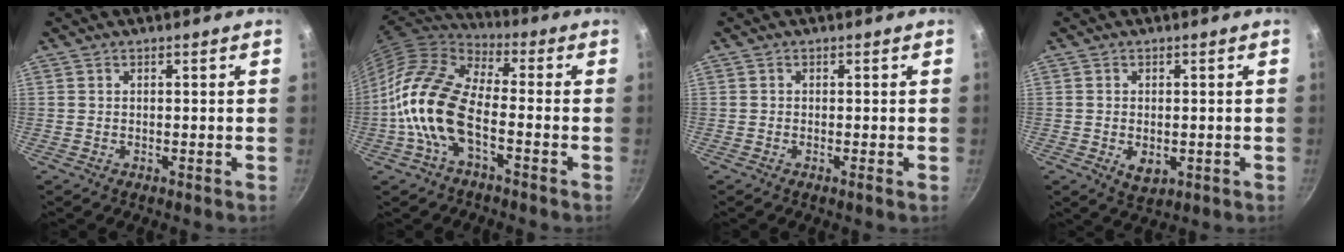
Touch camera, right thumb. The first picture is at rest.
{"total": 15.6, "force": [-4.4, 7.8, 12.8], "torque": [-0.239, 0.039, -0.104]}
{"total": 0.6, "force": [-0.3, -0.1, 0.5], "torque": [-0.012, -0.002, -0.008]}
{"total": 3.3, "force": [-0.3, 2.1, 2.5], "torque": [-0.043, -0.011, 0.000]}